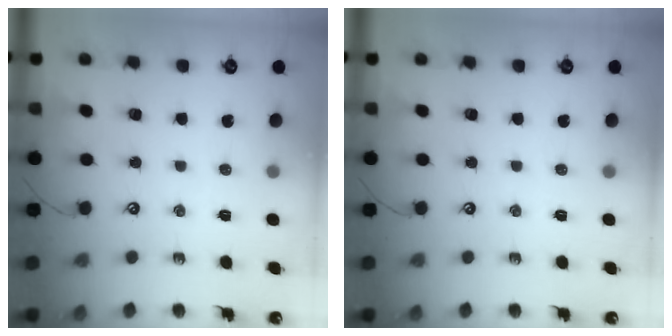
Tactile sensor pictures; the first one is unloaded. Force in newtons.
{"total": 0.0}